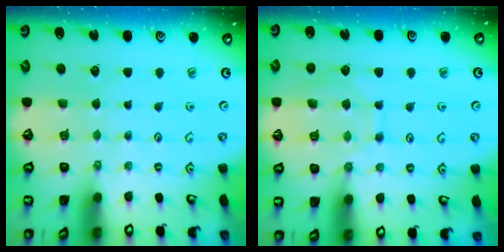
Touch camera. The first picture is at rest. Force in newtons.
{"total": 9.7, "press": 9.7, "slide": 0.8}